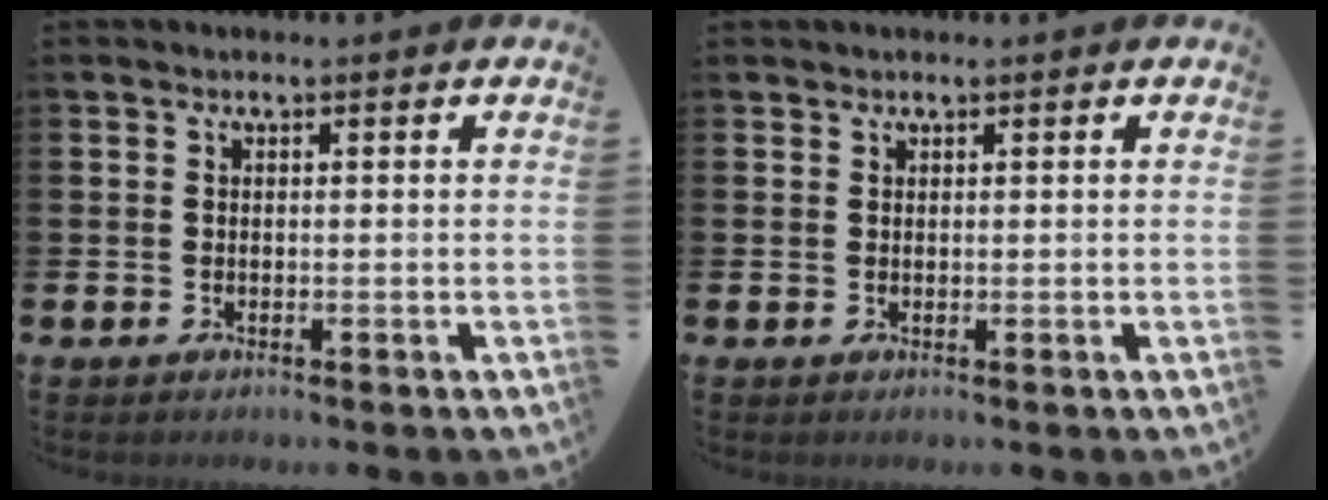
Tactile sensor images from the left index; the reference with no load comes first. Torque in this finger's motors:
{"motor_torque": [0.14, 0.01, -0.04, -0.01]}